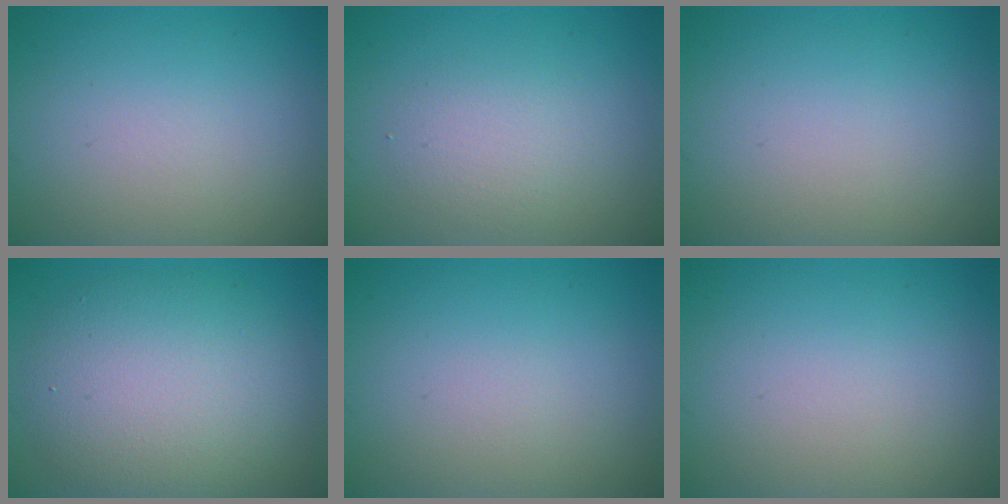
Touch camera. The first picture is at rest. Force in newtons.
{"total": 2.2, "press": 2.2, "slide": 0.1}
{"total": 0.0}
{"total": 7.7, "press": 7.7, "slide": 0.2}
{"total": 0.0}
{"total": 0.0}